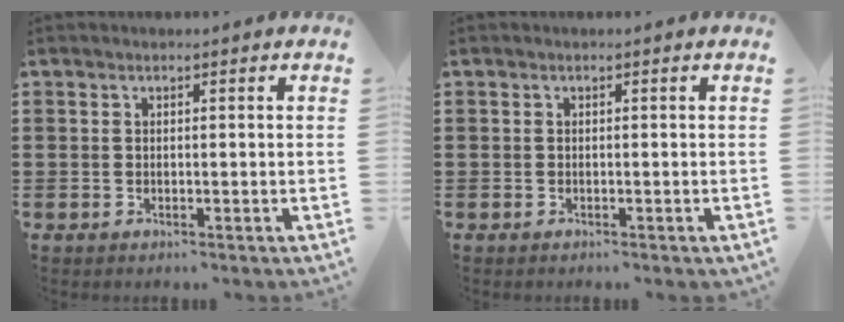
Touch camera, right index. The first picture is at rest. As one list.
[{"total": 0.0}]